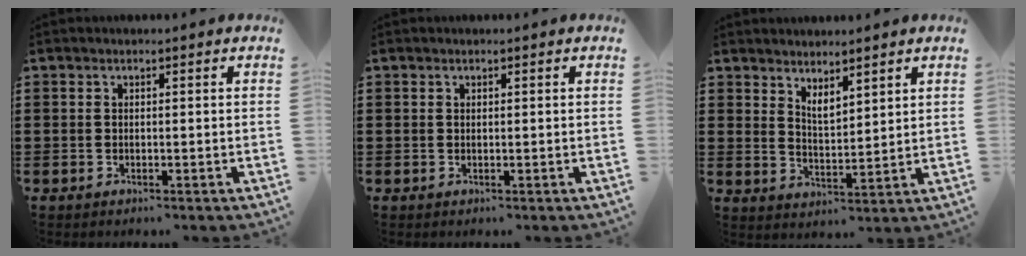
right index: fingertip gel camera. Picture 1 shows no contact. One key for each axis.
{"total": 0.0}
{"total": 3.1, "fx": 3.0, "fy": 0.5, "fz": 0.7, "tx": -0.022, "ty": -0.007, "tz": 0.055}